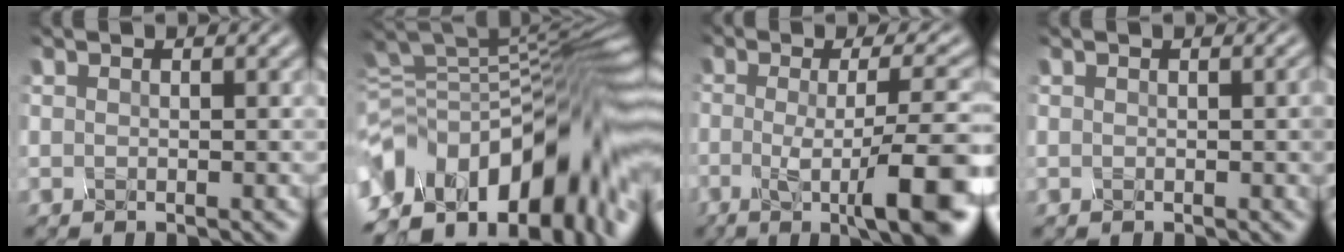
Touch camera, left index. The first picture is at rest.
{"total": 15.8, "force": [-5.8, 8.4, 12.1], "torque": [-0.223, 0.004, -0.077]}
{"total": 8.8, "force": [-2.8, 1.5, 8.2], "torque": [-0.119, -0.010, -0.027]}
{"total": 1.0, "force": [-0.1, 0.3, 1.0], "torque": [-0.015, 0.007, 0.004]}